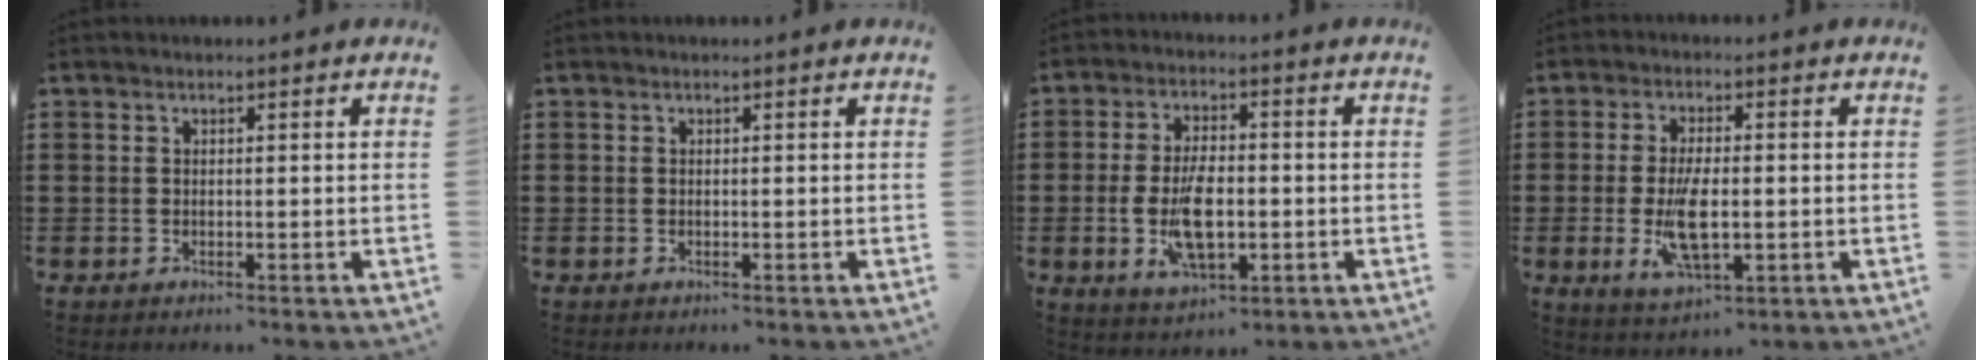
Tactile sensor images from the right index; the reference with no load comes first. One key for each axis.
{"total": 0.0}
{"total": 8.4, "fx": -1.4, "fy": 4.1, "fz": 7.3, "tx": -0.153, "ty": -0.004, "tz": -0.030}
{"total": 7.7, "fx": -1.1, "fy": 3.1, "fz": 6.9, "tx": -0.139, "ty": -0.009, "tz": -0.023}